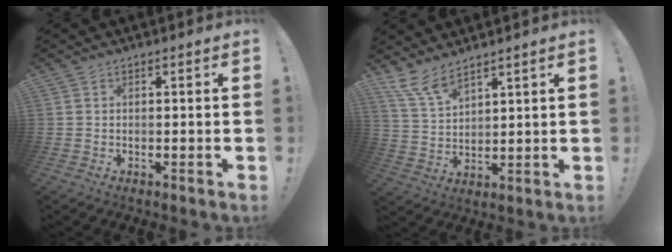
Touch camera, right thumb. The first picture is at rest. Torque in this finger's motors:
{"motor_torque": [0.08, 0.25, 0.53, 0.79, 0.00]}